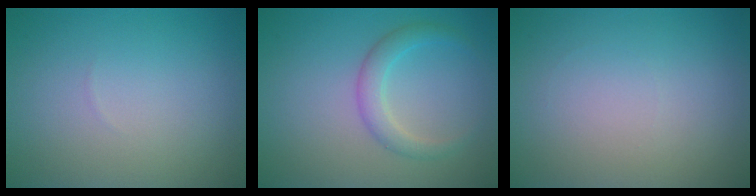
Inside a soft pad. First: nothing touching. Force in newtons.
{"total": 2.3, "press": 2.3, "slide": 0.0}
{"total": 0.0}